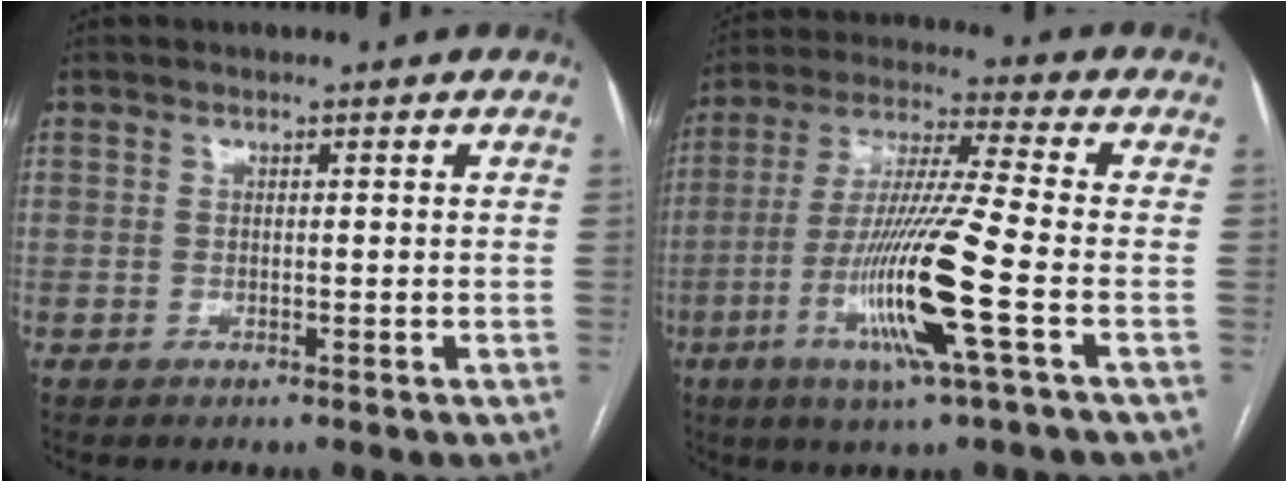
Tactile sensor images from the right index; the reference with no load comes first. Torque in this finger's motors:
{"motor_torque": [2.14, 0.00, 1.06, 0.21]}